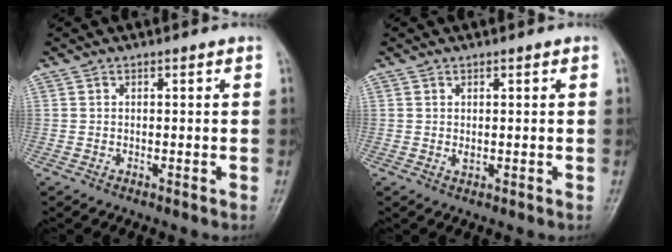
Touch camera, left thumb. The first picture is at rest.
{"total": 1.2, "force": [0.1, 0.6, 1.1], "torque": [-0.018, 0.002, 0.007]}